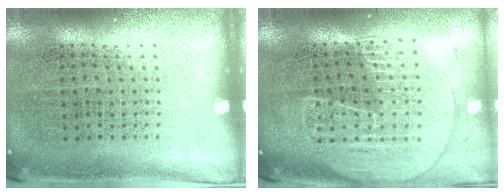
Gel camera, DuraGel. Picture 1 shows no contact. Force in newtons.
{"total": 1.8, "press": 1.7, "slide": 0.7}